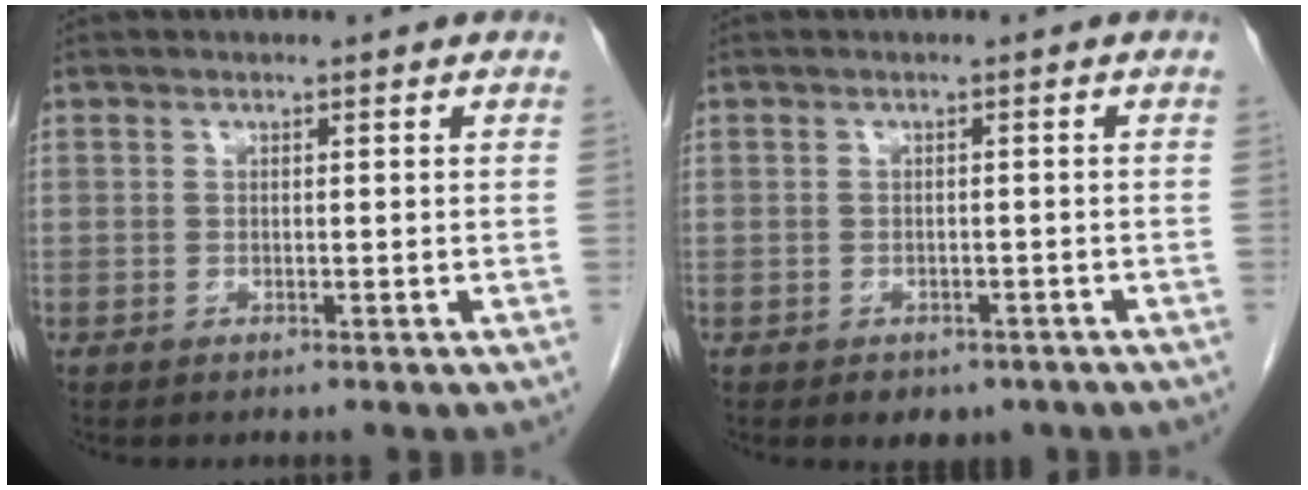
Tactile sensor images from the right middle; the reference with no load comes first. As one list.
[{"total": 3.6, "force": [-2.6, 2.1, 1.4], "torque": [-0.008, 0.002, -0.026]}]